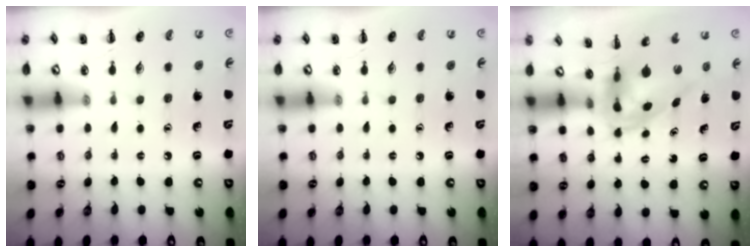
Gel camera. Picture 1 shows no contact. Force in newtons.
{"total": 0.0}
{"total": 3.9, "press": 3.8, "slide": 1.0}